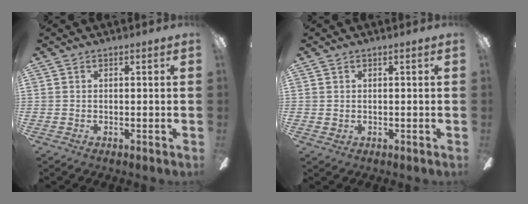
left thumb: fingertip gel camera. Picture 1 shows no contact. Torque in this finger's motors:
{"motor_torque": [-0.28, 0.30, -0.16, 0.00, 0.01]}